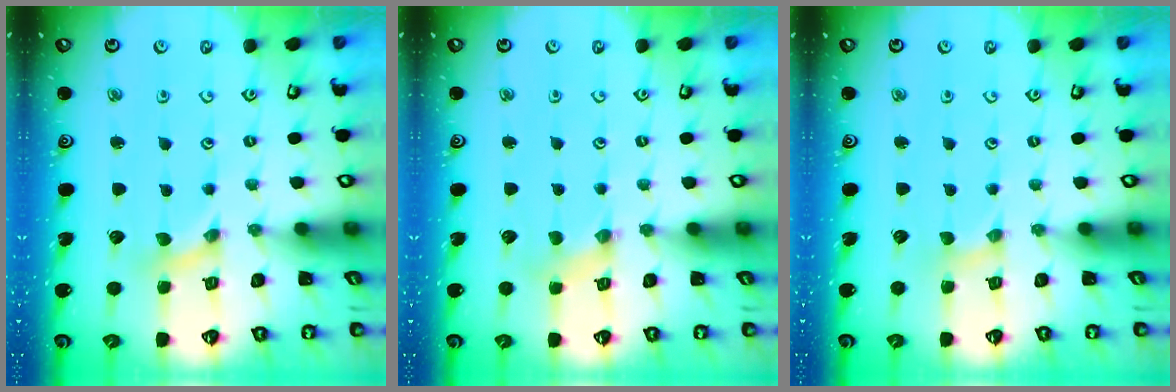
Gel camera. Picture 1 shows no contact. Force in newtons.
{"total": 1.3, "press": 1.2, "slide": 0.3}
{"total": 0.0}